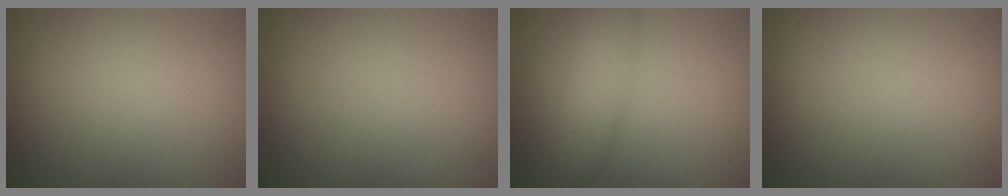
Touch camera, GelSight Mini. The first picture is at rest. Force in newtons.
{"total": 0.0}
{"total": 3.5, "press": 3.5, "slide": 0.1}
{"total": 0.0}